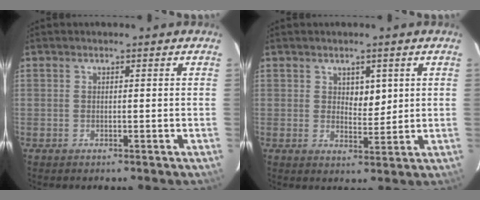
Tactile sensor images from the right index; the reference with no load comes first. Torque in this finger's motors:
{"motor_torque": [-0.09, -0.03, -0.06, 0.01]}